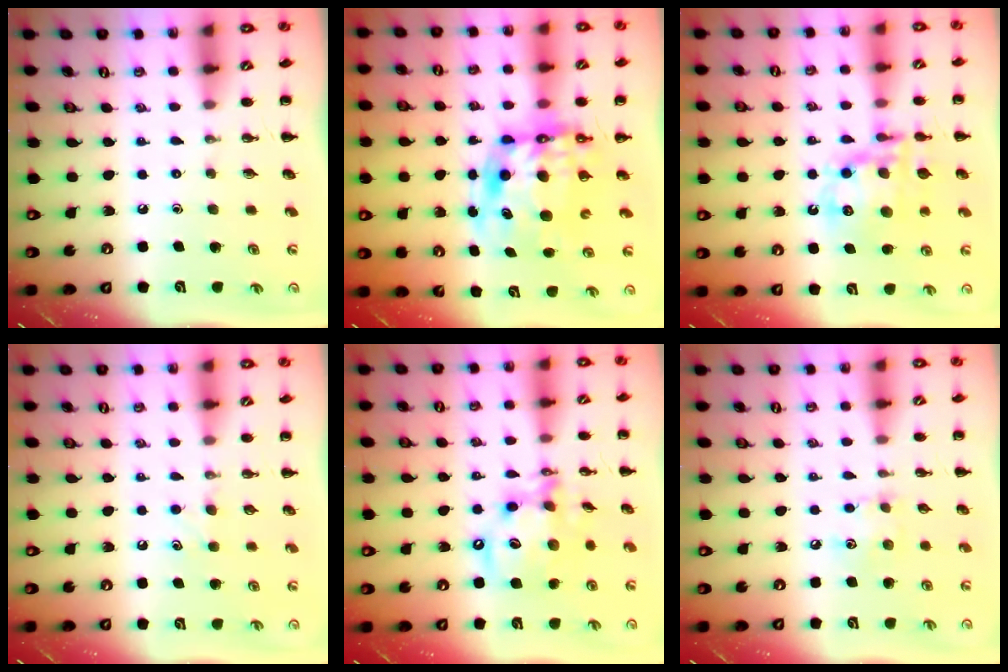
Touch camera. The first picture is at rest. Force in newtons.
{"total": 12.6, "press": 12.2, "slide": 3.4}
{"total": 15.2, "press": 14.8, "slide": 3.6}
{"total": 5.5, "press": 5.3, "slide": 1.5}
{"total": 13.7, "press": 13.3, "slide": 3.5}
{"total": 6.0, "press": 5.8, "slide": 1.4}